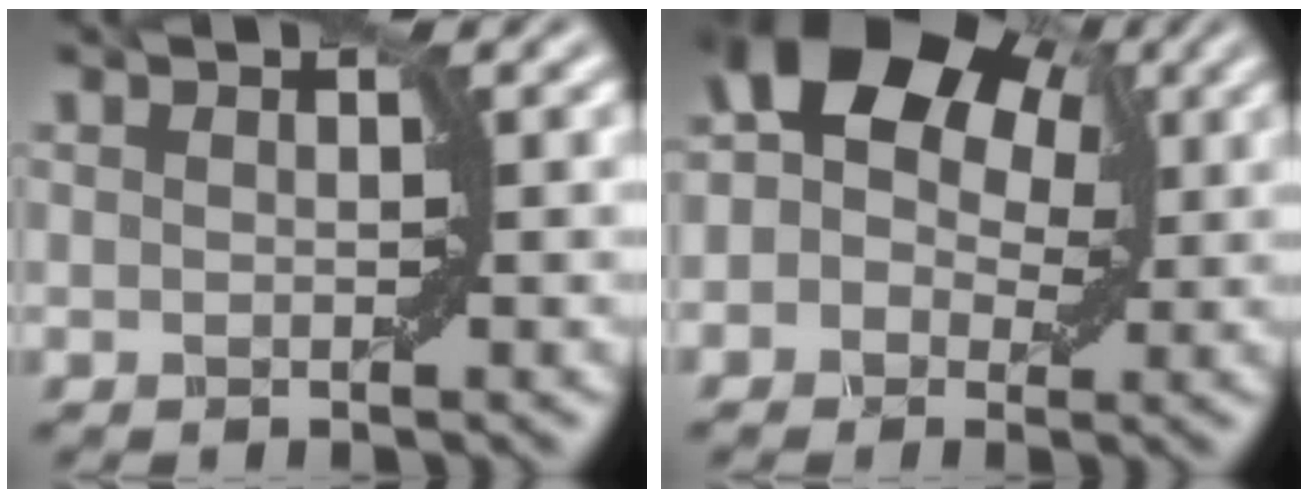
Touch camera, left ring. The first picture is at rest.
{"total": 10.6, "force": [3.3, 7.2, 7.0], "torque": [-0.087, 0.041, 0.025]}